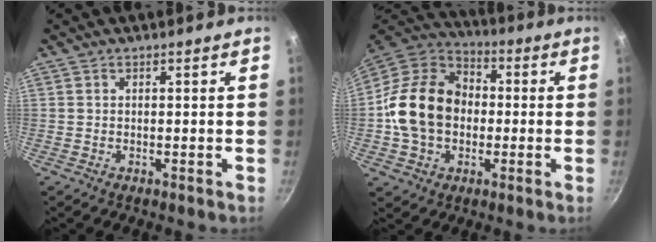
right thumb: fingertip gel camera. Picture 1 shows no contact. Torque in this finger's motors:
{"motor_torque": [1.35, 2.89, 1.00, -1.38, 0.40]}